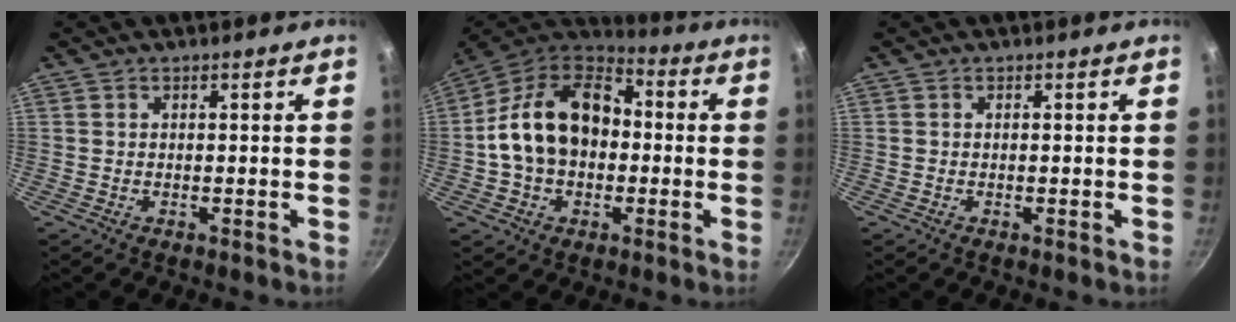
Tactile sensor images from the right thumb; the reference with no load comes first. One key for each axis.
{"total": 18.8, "fx": 0.0, "fy": 13.4, "fz": 13.3, "tx": -0.207, "ty": 0.045, "tz": -0.015}
{"total": 0.0}